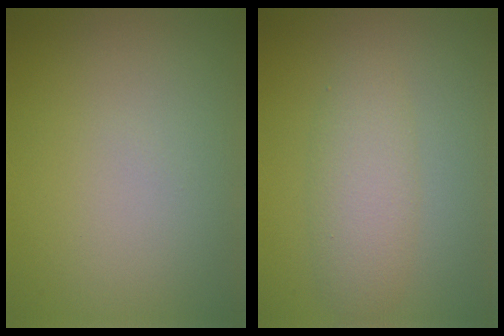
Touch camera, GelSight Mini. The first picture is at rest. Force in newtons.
{"total": 3.0, "press": 3.0, "slide": 0.1}